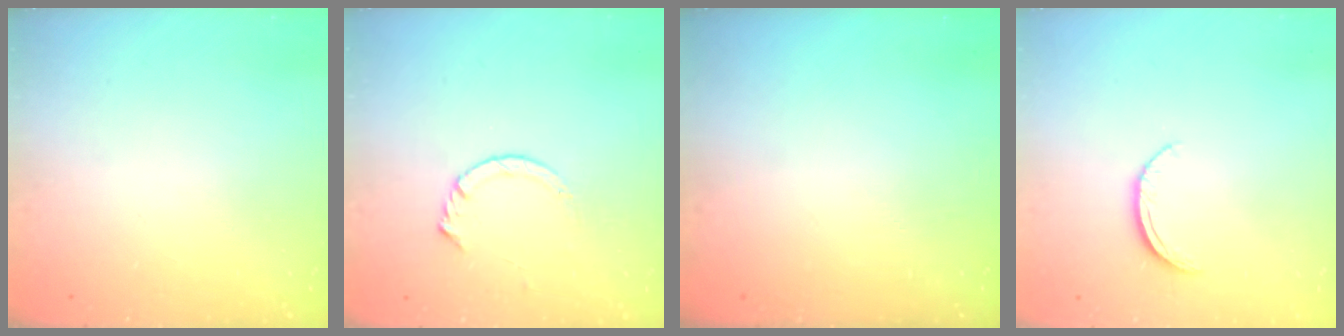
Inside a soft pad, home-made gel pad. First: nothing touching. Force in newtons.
{"total": 3.7, "press": 3.7, "slide": 0.5}
{"total": 0.0}
{"total": 7.2, "press": 7.1, "slide": 0.8}